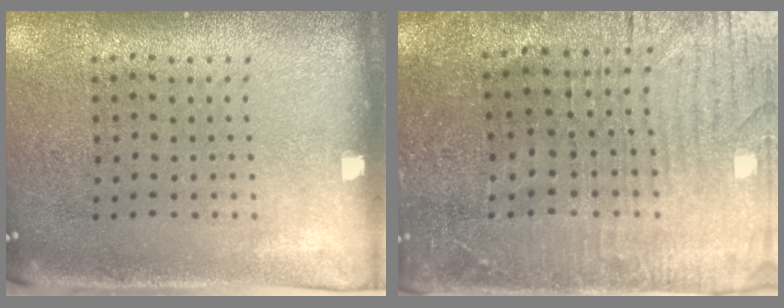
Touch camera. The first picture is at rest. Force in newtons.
{"total": 1.6, "press": 1.5, "slide": 0.5}